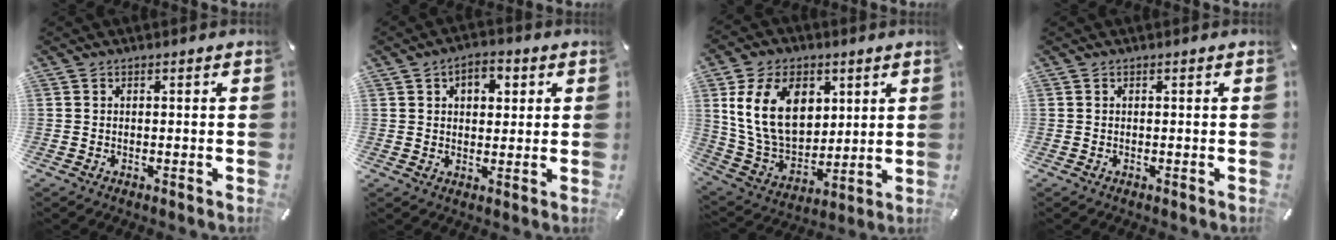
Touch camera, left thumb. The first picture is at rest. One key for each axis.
{"total": 5.0, "fx": 1.7, "fy": 3.7, "fz": 2.9, "tx": -0.031, "ty": -0.001, "tz": 0.021}
{"total": 17.9, "fx": 5.6, "fy": 12.8, "fz": 11.2, "tx": -0.231, "ty": -0.009, "tz": 0.102}
{"total": 0.0}